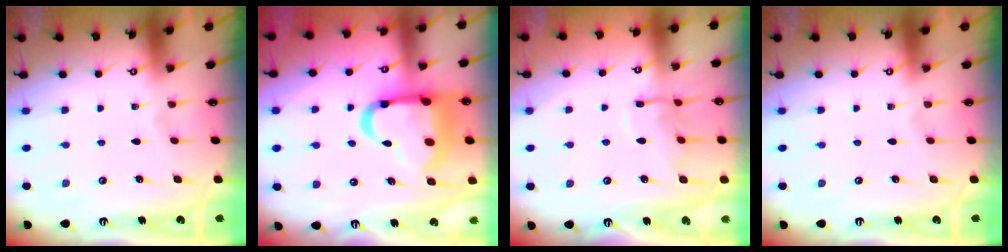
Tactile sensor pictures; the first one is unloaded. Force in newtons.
{"total": 19.2, "press": 19.0, "slide": 2.3}
{"total": 9.9, "press": 9.8, "slide": 0.7}
{"total": 0.0}